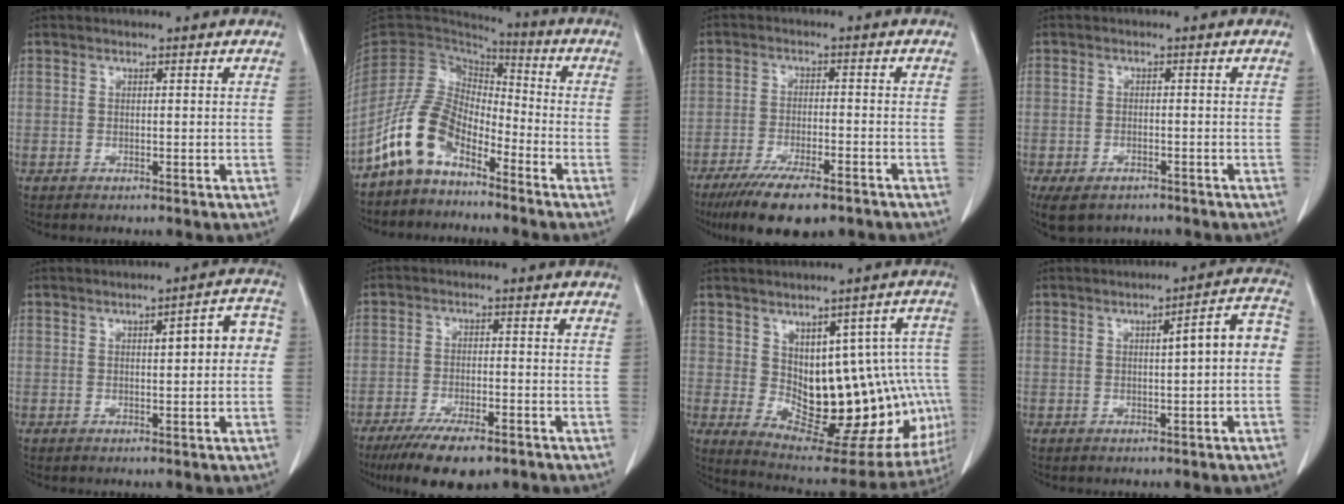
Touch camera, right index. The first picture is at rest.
{"total": 10.3, "force": [-6.9, 5.2, 5.7], "torque": [-0.125, 0.024, -0.144]}
{"total": 11.1, "force": [-8.0, 2.6, 7.2], "torque": [-0.113, -0.019, -0.126]}
{"total": 6.3, "force": [-4.5, 3.4, 2.8], "torque": [-0.051, -0.004, -0.067]}
{"total": 5.9, "force": [0.7, 1.5, 5.6], "torque": [-0.068, 0.028, 0.006]}
{"total": 9.8, "force": [-7.1, 2.6, 6.3], "torque": [-0.098, -0.015, -0.112]}
{"total": 20.4, "force": [-1.3, 9.7, 17.9], "torque": [-0.169, 0.028, 0.013]}
{"total": 6.2, "force": [0.2, 0.9, 6.2], "torque": [-0.078, 0.025, -0.001]}